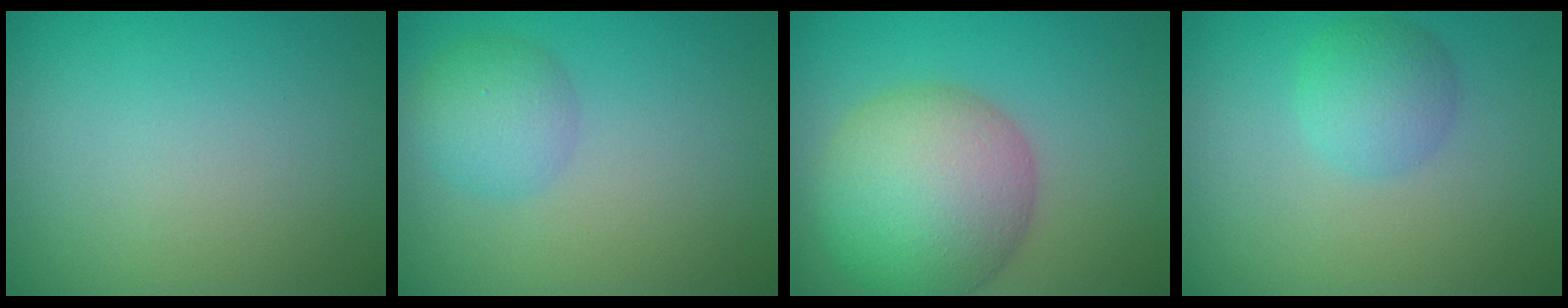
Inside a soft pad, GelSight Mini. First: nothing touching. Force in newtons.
{"total": 2.8, "press": 2.8, "slide": 0.1}
{"total": 9.5, "press": 9.5, "slide": 0.5}
{"total": 2.7, "press": 2.7, "slide": 0.1}